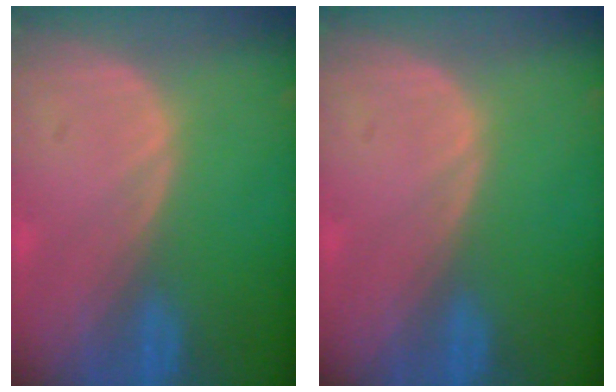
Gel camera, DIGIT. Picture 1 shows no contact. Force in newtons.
{"total": 0.0}